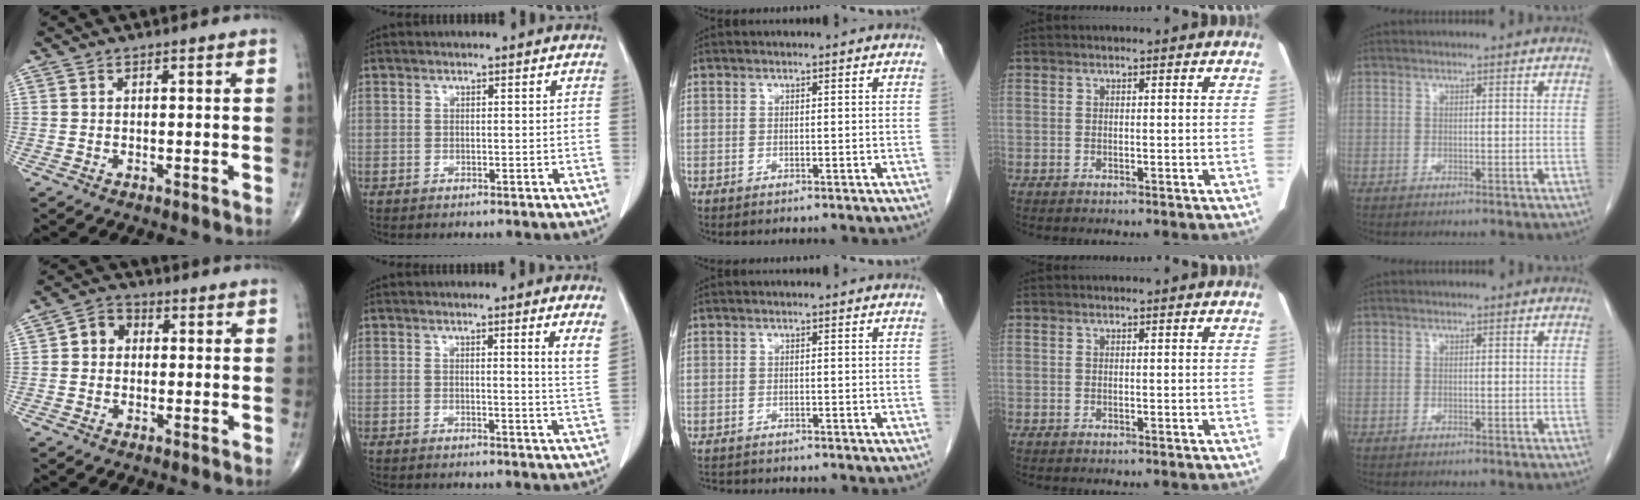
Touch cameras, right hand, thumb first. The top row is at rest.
{"thumb": {"total": 4.8, "force": [0.3, 4.1, 2.5], "torque": [-0.022, 0.016, -0.005]}, "index": {"total": 3.1, "force": [1.9, -0.8, 2.2], "torque": [-0.037, -0.019, 0.017]}, "middle": {"total": 3.2, "force": [-3.0, 0.7, 0.8], "torque": [-0.013, -0.009, -0.045]}}